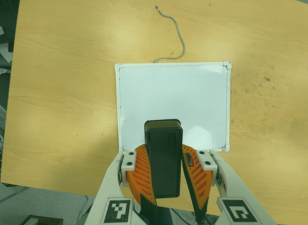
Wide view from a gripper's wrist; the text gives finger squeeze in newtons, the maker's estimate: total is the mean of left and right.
{"total": 10.3, "left": 9.8, "right": 10.8}